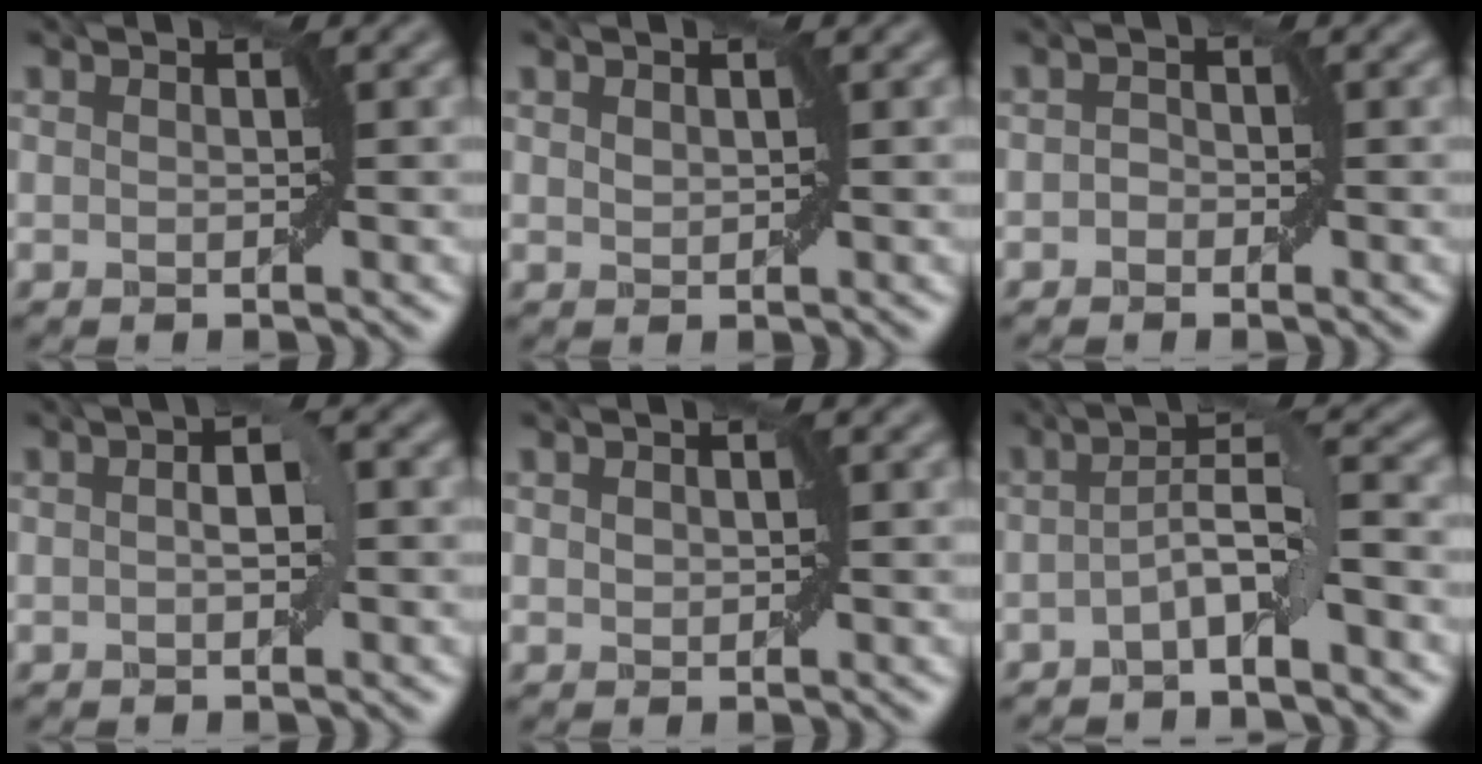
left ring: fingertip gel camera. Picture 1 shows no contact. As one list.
[{"total": 0.8, "force": [0.4, 0.4, 0.5], "torque": [-0.009, 0.002, 0.010]}, {"total": 1.0, "force": [-0.5, 0.8, 0.3], "torque": [-0.005, 0.000, -0.011]}, {"total": 2.4, "force": [0.2, 0.9, 2.2], "torque": [-0.025, 0.008, -0.001]}, {"total": 0.8, "force": [0.2, 0.6, 0.6], "torque": [-0.009, 0.004, 0.005]}, {"total": 3.8, "force": [-1.5, 0.5, 3.5], "torque": [-0.058, 0.015, -0.036]}]